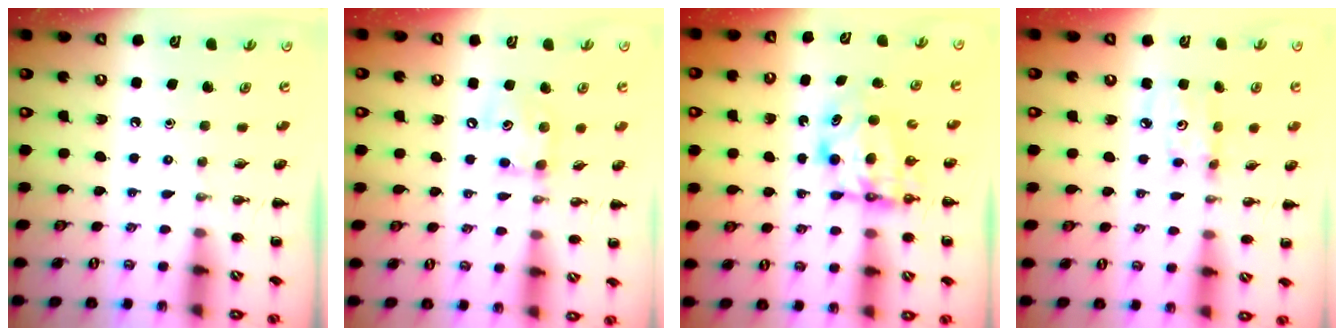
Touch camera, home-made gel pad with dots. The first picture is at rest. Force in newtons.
{"total": 8.9, "press": 8.8, "slide": 1.0}
{"total": 6.0, "press": 6.0, "slide": 0.4}
{"total": 3.6, "press": 3.6, "slide": 0.5}